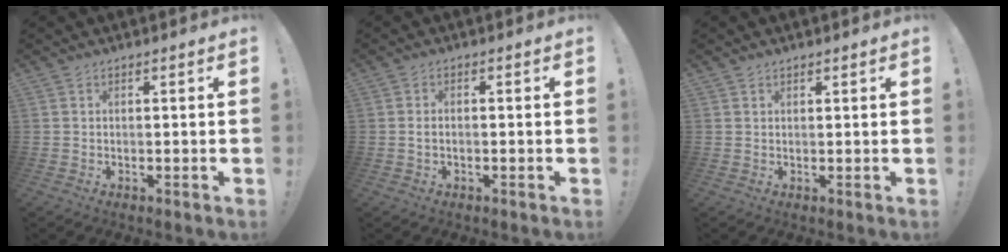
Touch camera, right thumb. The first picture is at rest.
{"total": 1.2, "force": [-0.3, 0.7, 1.0], "torque": [-0.024, 0.004, -0.004]}
{"total": 0.8, "force": [0.7, 0.4, 0.0], "torque": [0.000, -0.001, 0.013]}